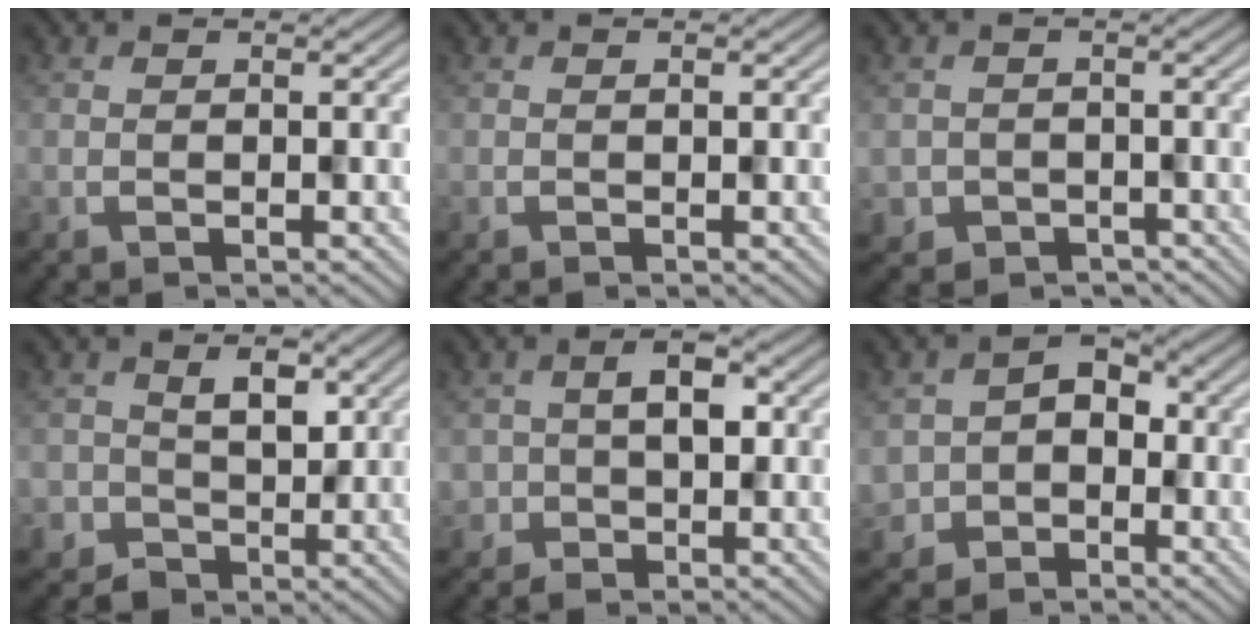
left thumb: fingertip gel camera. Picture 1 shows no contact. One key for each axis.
{"total": 0.0}
{"total": 2.9, "fx": -1.4, "fy": 2.5, "fz": 0.2, "tx": -0.005, "ty": -0.014, "tz": -0.020}
{"total": 3.9, "fx": 0.1, "fy": 3.7, "fz": 1.2, "tx": -0.019, "ty": -0.003, "tz": 0.003}
{"total": 3.9, "fx": -0.3, "fy": 3.1, "fz": 2.4, "tx": -0.033, "ty": 0.007, "tz": -0.011}
{"total": 5.8, "fx": -1.7, "fy": 4.9, "fz": 2.5, "tx": -0.052, "ty": -0.008, "tz": -0.038}